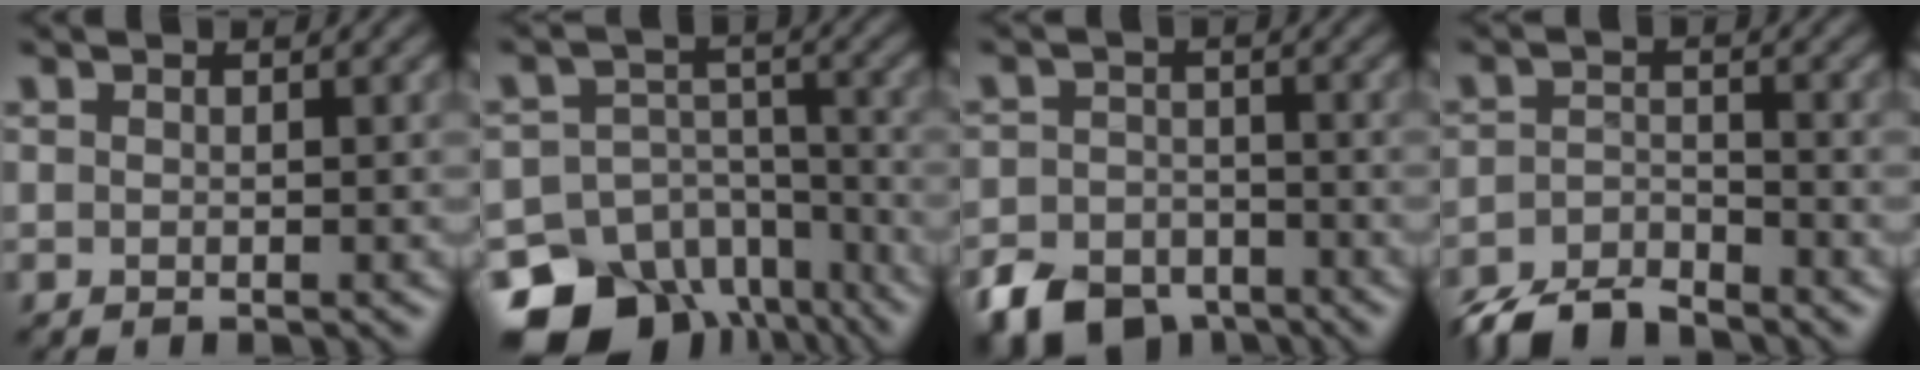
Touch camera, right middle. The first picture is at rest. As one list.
[{"total": 15.8, "force": [-11.2, 10.3, 4.3], "torque": [-0.097, -0.044, -0.171]}, {"total": 6.7, "force": [-4.9, 4.0, 2.3], "torque": [-0.050, -0.015, -0.096]}, {"total": 5.2, "force": [-4.7, 1.3, 1.6], "torque": [-0.026, -0.003, -0.096]}]